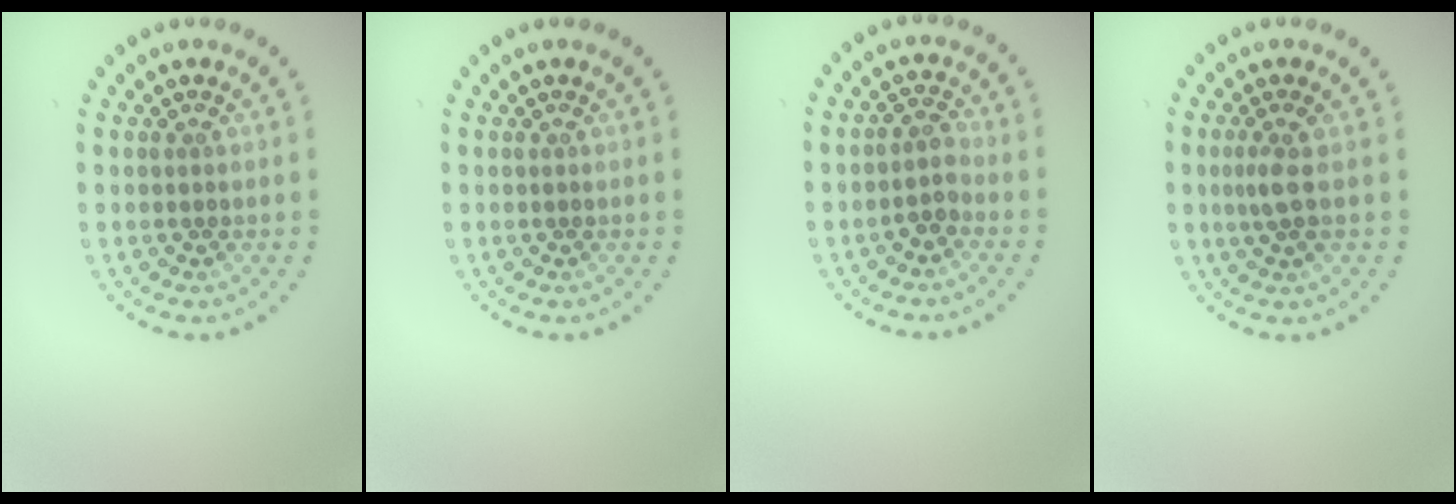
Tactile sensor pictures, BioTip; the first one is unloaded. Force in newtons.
{"total": 0.0}
{"total": 1.8, "press": 1.5, "slide": 0.9}
{"total": 1.9, "press": 1.4, "slide": 1.2}